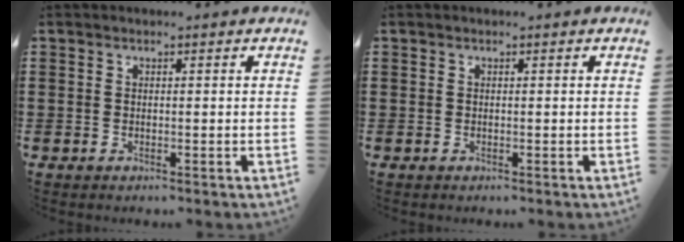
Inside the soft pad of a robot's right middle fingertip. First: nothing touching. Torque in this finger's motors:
{"motor_torque": [0.18, -0.07, 0.02, 0.01]}